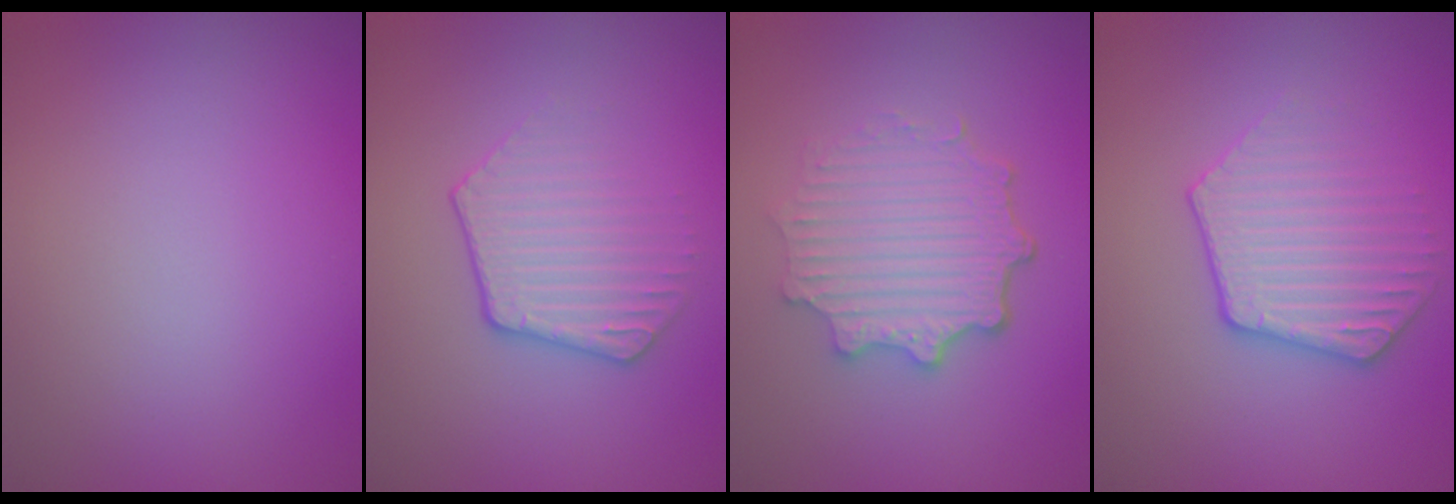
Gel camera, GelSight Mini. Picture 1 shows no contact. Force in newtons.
{"total": 2.7, "press": 2.2, "slide": 1.6}
{"total": 4.9, "press": 3.8, "slide": 3.1}
{"total": 3.5, "press": 3.3, "slide": 0.9}